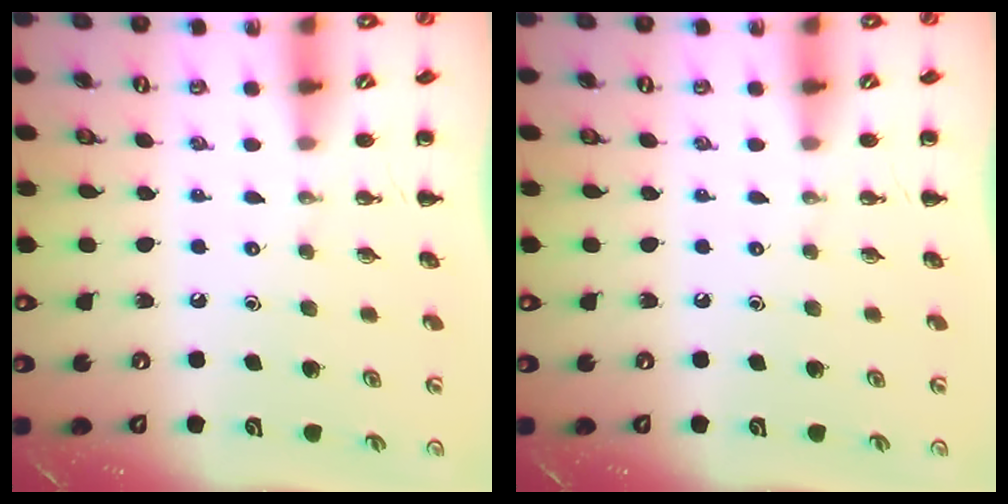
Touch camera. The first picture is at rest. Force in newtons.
{"total": 0.0}